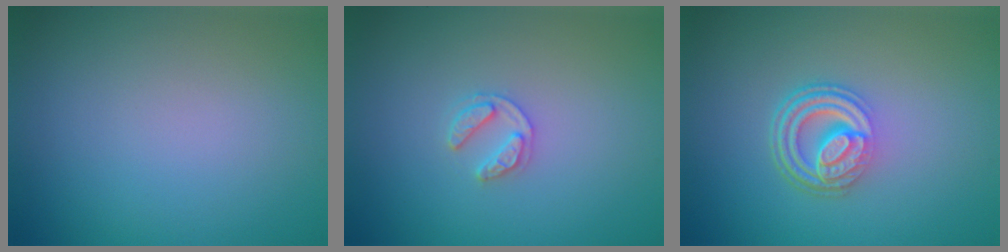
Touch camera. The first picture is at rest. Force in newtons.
{"total": 1.8, "press": 1.8, "slide": 0.3}
{"total": 4.9, "press": 3.4, "slide": 3.5}